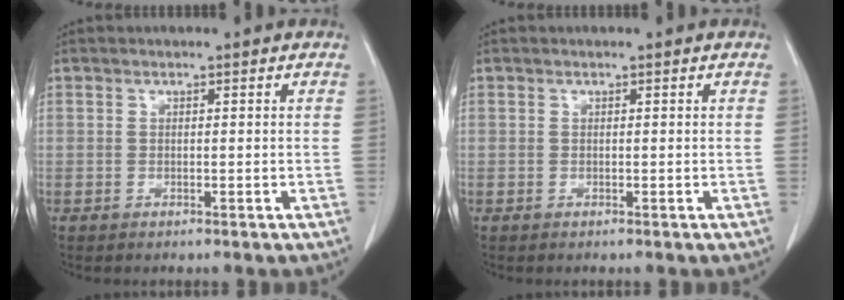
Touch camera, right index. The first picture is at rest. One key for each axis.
{"total": 0.0}